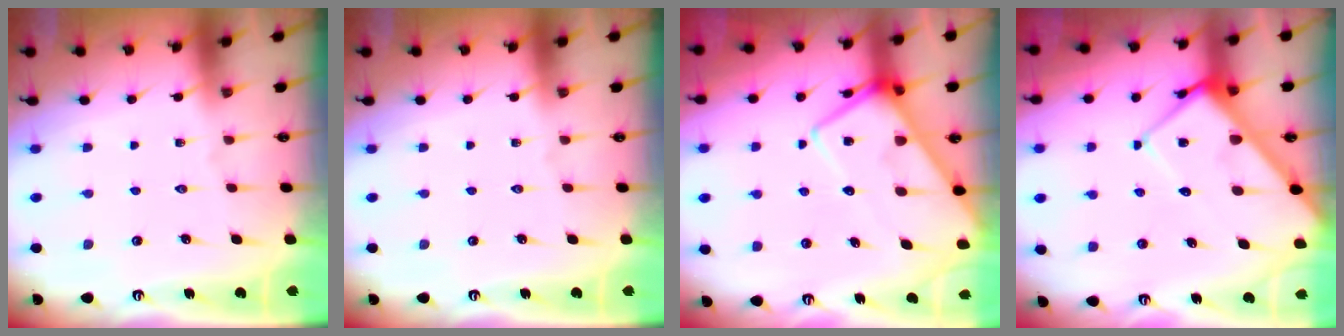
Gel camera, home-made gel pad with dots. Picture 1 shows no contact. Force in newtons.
{"total": 0.0}
{"total": 13.1, "press": 13.0, "slide": 1.4}
{"total": 9.7, "press": 9.7, "slide": 0.8}